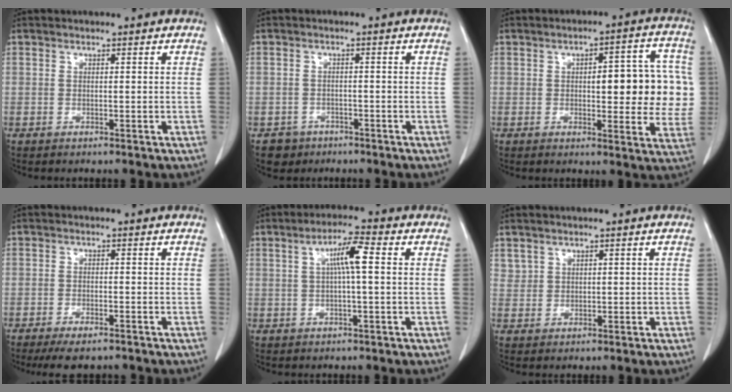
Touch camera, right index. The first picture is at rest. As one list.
[{"total": 3.2, "force": [-1.9, 2.6, -0.2], "torque": [0.004, 0.011, -0.031]}, {"total": 12.4, "force": [0.7, 4.2, 11.6], "torque": [-0.130, 0.025, 0.012]}, {"total": 5.3, "force": [-4.2, 1.4, 2.9], "torque": [-0.042, -0.008, -0.064]}, {"total": 5.5, "force": [1.0, 0.3, 5.3], "torque": [-0.097, 0.012, 0.017]}, {"total": 1.9, "force": [1.3, 1.3, 0.3], "torque": [0.000, 0.004, 0.028]}]